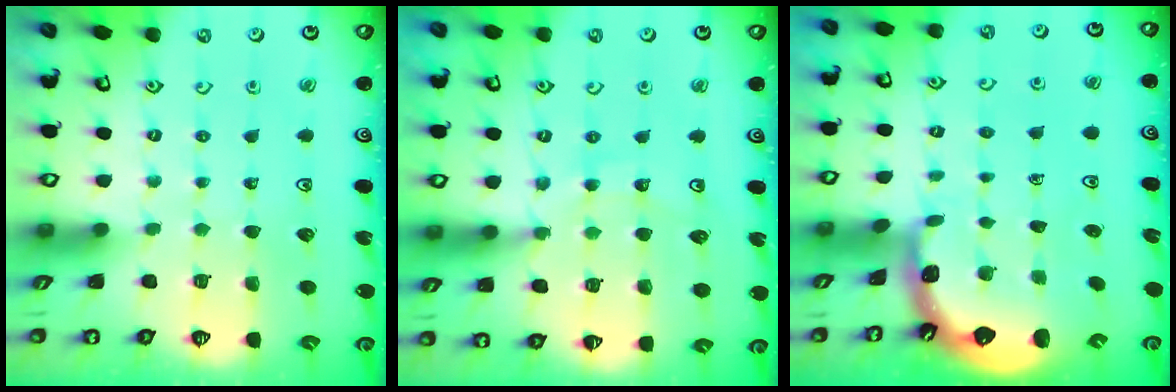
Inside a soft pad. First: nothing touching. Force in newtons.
{"total": 10.9, "press": 10.8, "slide": 1.5}
{"total": 1.4, "press": 1.4, "slide": 0.1}